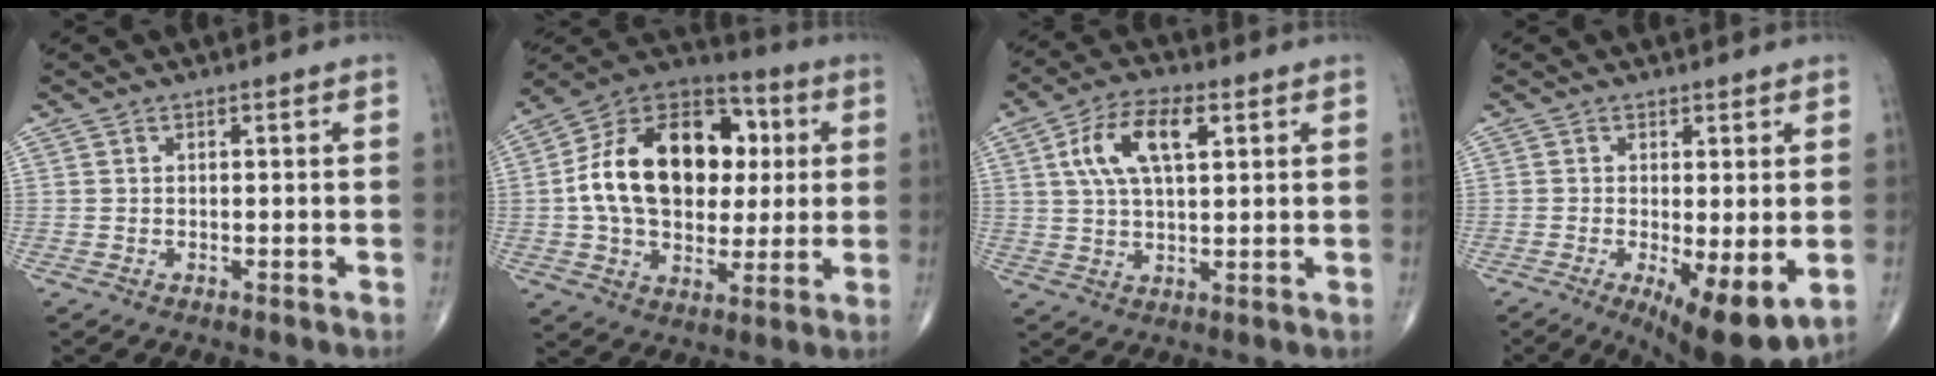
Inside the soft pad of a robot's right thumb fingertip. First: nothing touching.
{"total": 24.1, "force": [2.8, 16.2, 17.6], "torque": [-0.272, 0.020, 0.046]}
{"total": 11.0, "force": [3.6, 5.0, 9.1], "torque": [-0.171, 0.008, 0.064]}
{"total": 10.2, "force": [-2.5, 3.1, 9.4], "torque": [-0.141, -0.024, -0.031]}